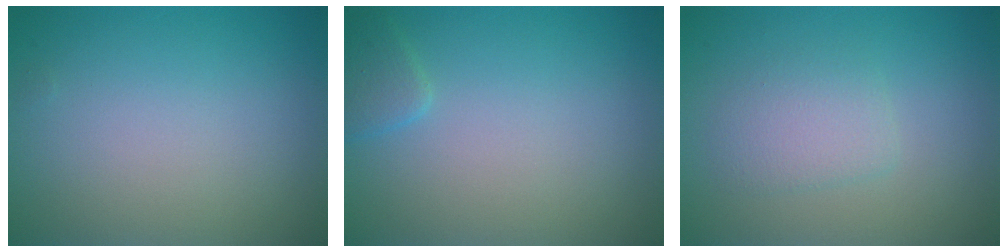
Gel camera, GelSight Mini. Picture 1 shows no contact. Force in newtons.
{"total": 1.4, "press": 1.4, "slide": 0.1}
{"total": 2.1, "press": 2.1, "slide": 0.1}